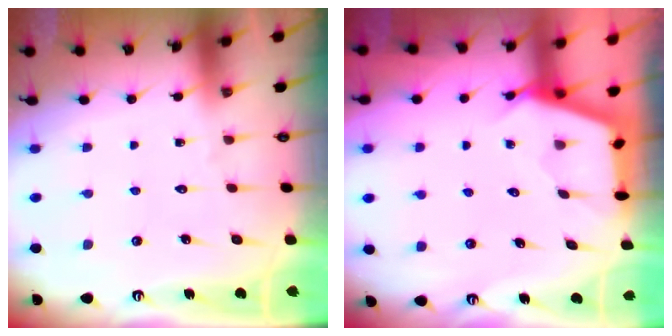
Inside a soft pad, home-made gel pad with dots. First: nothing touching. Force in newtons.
{"total": 2.7, "press": 2.7, "slide": 0.4}